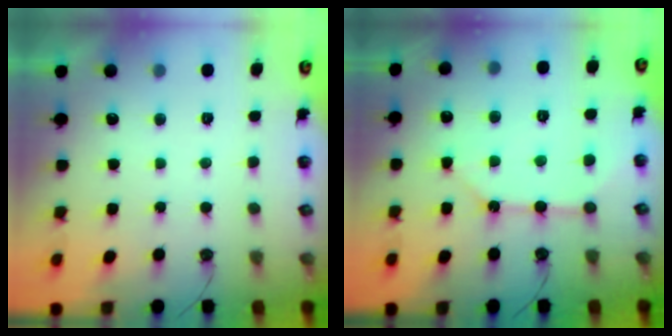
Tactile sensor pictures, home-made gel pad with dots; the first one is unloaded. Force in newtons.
{"total": 9.9, "press": 9.9, "slide": 0.8}